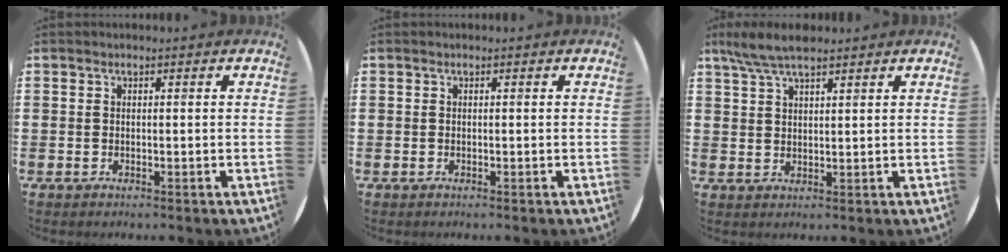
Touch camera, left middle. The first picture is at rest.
{"total": 0.0}
{"total": 5.2, "force": [4.3, 1.0, 2.8], "torque": [-0.064, -0.003, 0.078]}